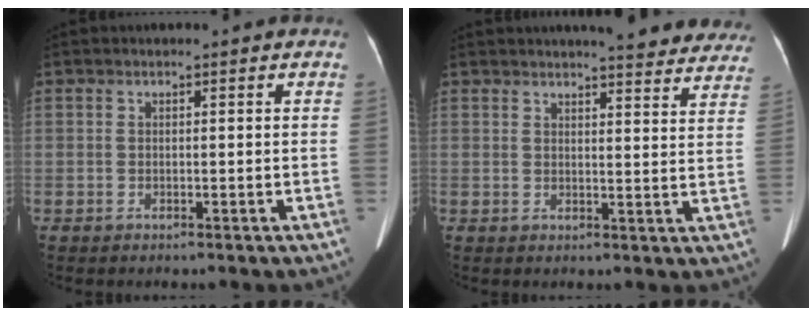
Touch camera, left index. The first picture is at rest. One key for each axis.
{"total": 15.9, "fx": 14.6, "fy": 2.7, "fz": 5.8, "tx": -0.048, "ty": -0.026, "tz": 0.150}